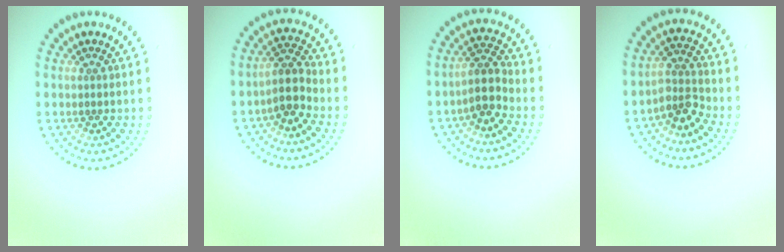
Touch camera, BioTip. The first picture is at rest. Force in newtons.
{"total": 2.7, "press": 2.2, "slide": 1.6}
{"total": 2.7, "press": 2.3, "slide": 1.5}
{"total": 2.7, "press": 2.0, "slide": 1.7}